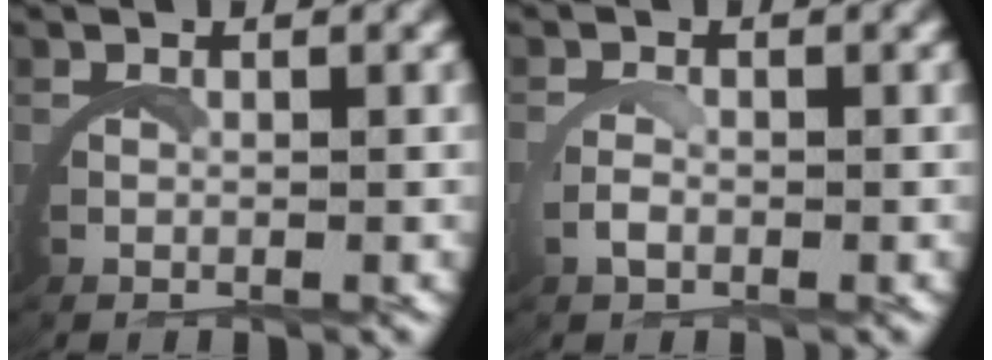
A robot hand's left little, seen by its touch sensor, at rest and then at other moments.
{"total": 0.7, "force": [0.2, 0.3, 0.6], "torque": [-0.028, -0.006, 0.002]}